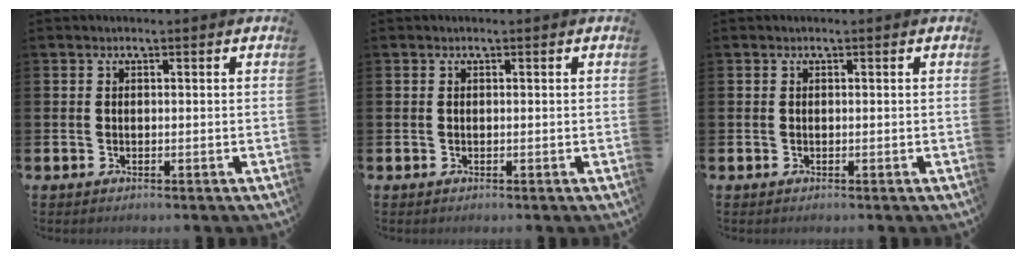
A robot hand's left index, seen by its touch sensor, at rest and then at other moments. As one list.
[{"total": 0.0}, {"total": 0.0}]